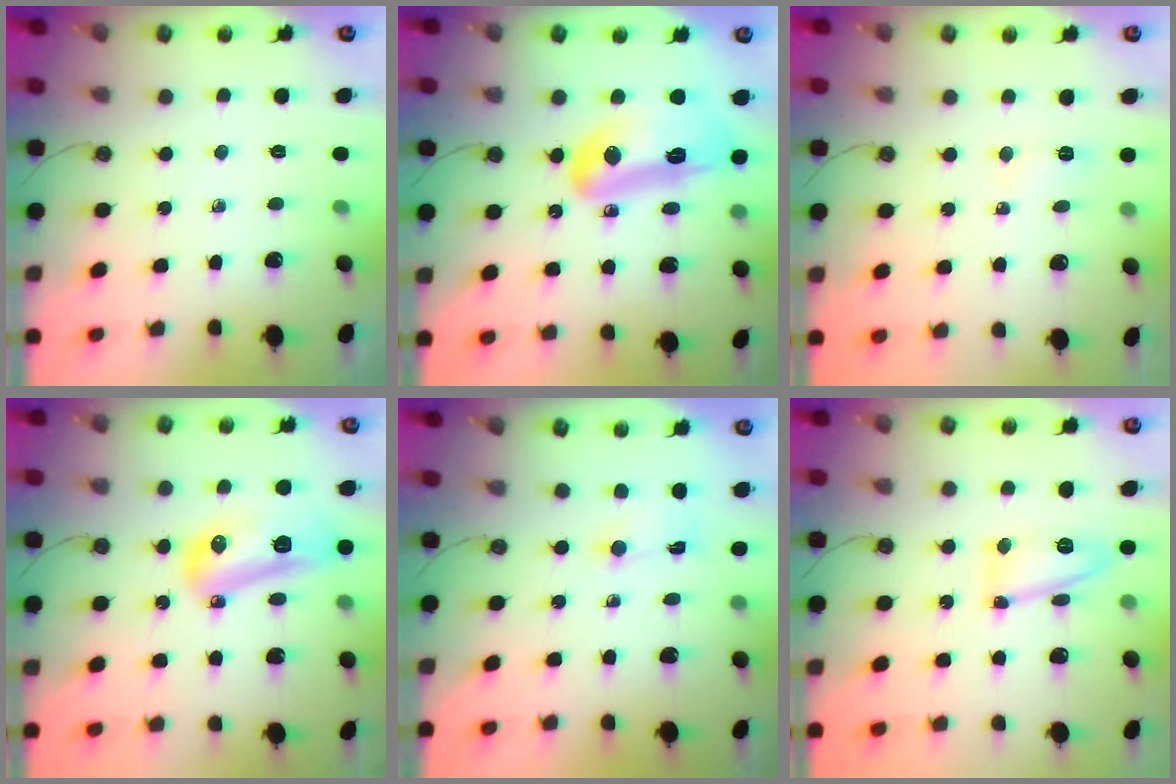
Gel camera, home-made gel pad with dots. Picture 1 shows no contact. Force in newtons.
{"total": 17.1, "press": 15.9, "slide": 6.4}
{"total": 3.5, "press": 3.4, "slide": 0.7}
{"total": 13.2, "press": 13.1, "slide": 1.6}
{"total": 1.0, "press": 0.9, "slide": 0.5}
{"total": 10.6, "press": 10.4, "slide": 2.2}